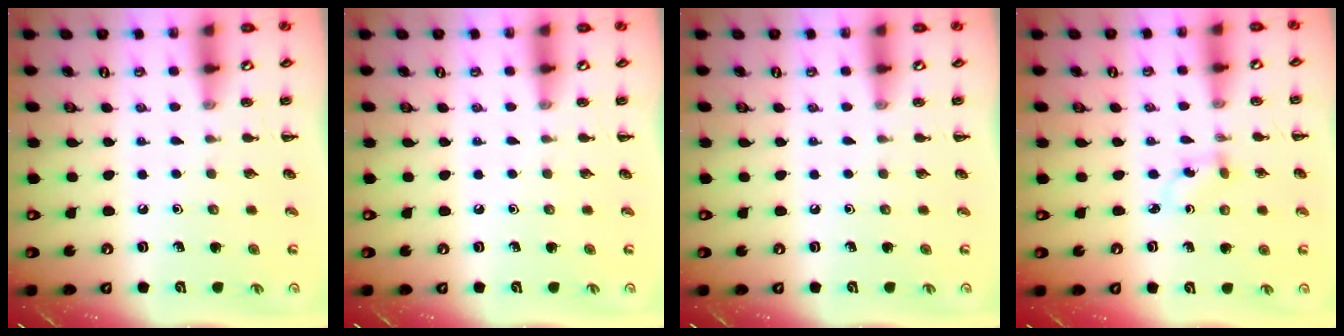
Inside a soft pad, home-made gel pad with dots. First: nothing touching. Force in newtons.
{"total": 0.0}
{"total": 0.0}
{"total": 1.8, "press": 1.7, "slide": 0.8}